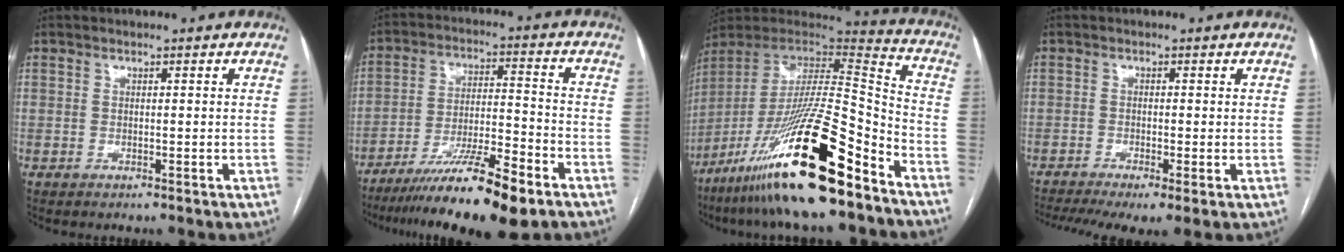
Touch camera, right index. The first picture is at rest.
{"total": 15.4, "force": [-10.8, 1.2, 11.0], "torque": [-0.181, -0.025, -0.184]}
{"total": 26.5, "force": [-16.7, 2.8, 20.3], "torque": [-0.366, -0.036, -0.299]}
{"total": 8.8, "force": [-5.5, 2.0, 6.6], "torque": [-0.119, -0.010, -0.091]}